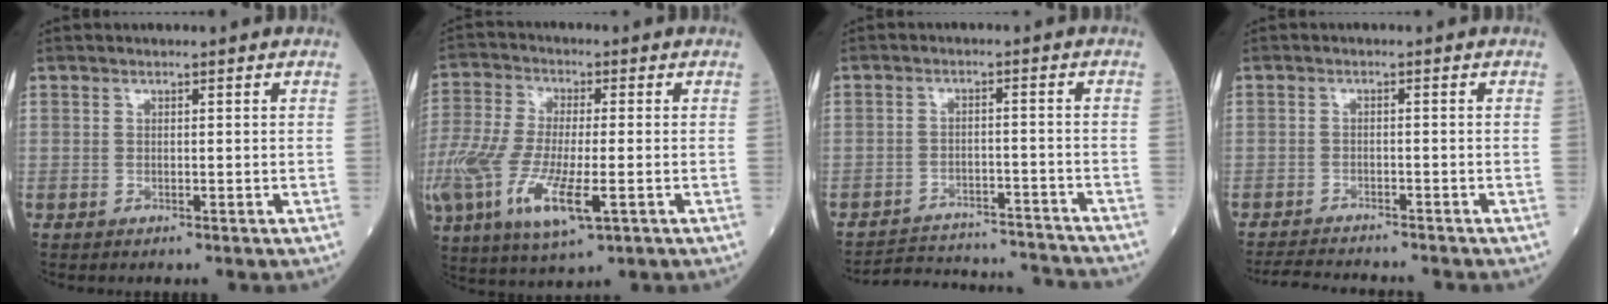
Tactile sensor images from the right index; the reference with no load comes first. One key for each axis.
{"total": 18.7, "fx": -6.5, "fy": 5.9, "fz": 16.5, "tx": -0.411, "ty": -0.051, "tz": -0.119}
{"total": 15.1, "fx": -14.8, "fy": 1.3, "fz": 2.5, "tx": -0.040, "ty": 0.011, "tz": -0.200}
{"total": 7.1, "fx": -6.8, "fy": 0.2, "fz": 2.2, "tx": -0.035, "ty": -0.014, "tz": -0.107}